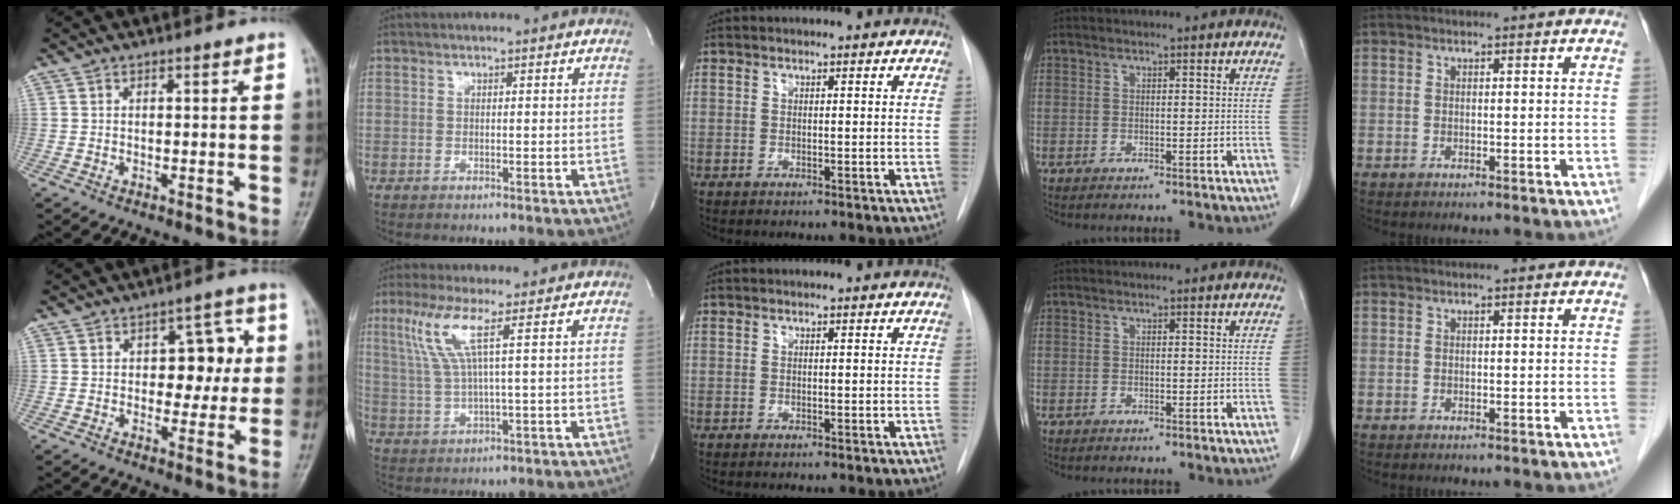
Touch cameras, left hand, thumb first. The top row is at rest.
{"thumb": {"total": 7.7, "force": [1.0, 5.0, 5.8], "torque": [-0.028, 0.008, 0.011]}, "index": {"total": 6.4, "force": [2.5, -0.6, 5.9], "torque": [-0.134, -0.001, 0.056]}}